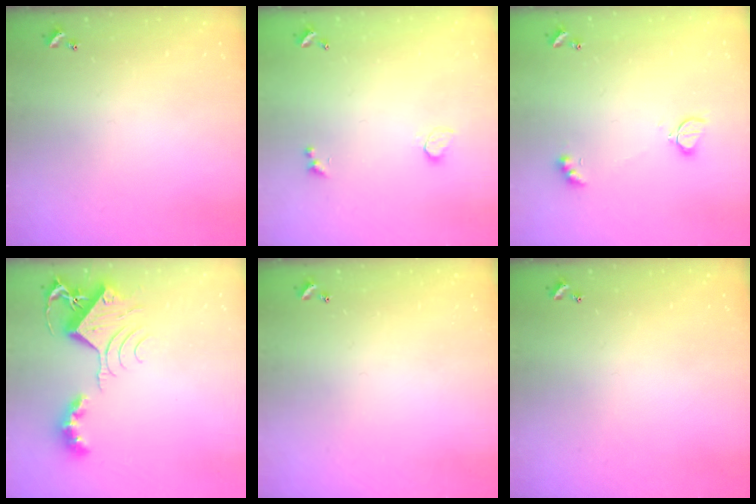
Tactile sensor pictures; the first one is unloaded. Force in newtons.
{"total": 0.9, "press": 0.8, "slide": 0.4}
{"total": 2.8, "press": 2.7, "slide": 0.6}
{"total": 9.5, "press": 9.3, "slide": 1.6}
{"total": 0.0}
{"total": 0.0}